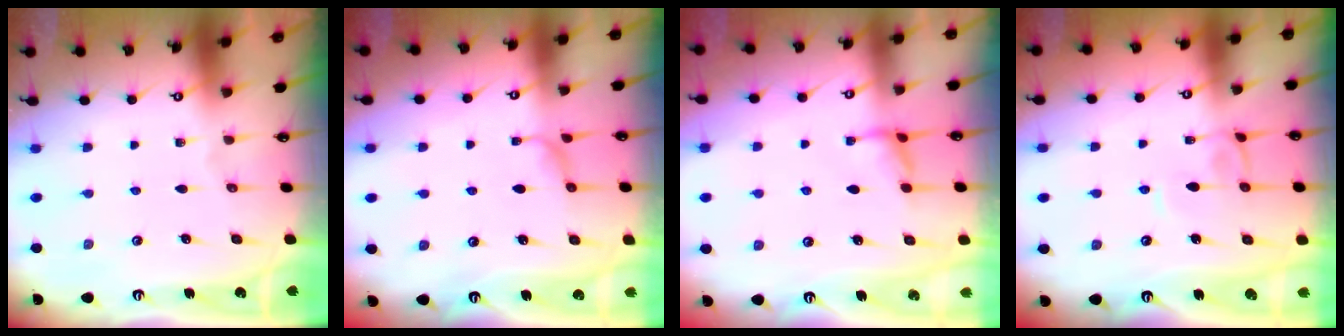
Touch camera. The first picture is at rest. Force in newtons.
{"total": 1.1, "press": 1.0, "slide": 0.5}
{"total": 1.8, "press": 1.7, "slide": 0.5}
{"total": 1.8, "press": 1.8, "slide": 0.3}